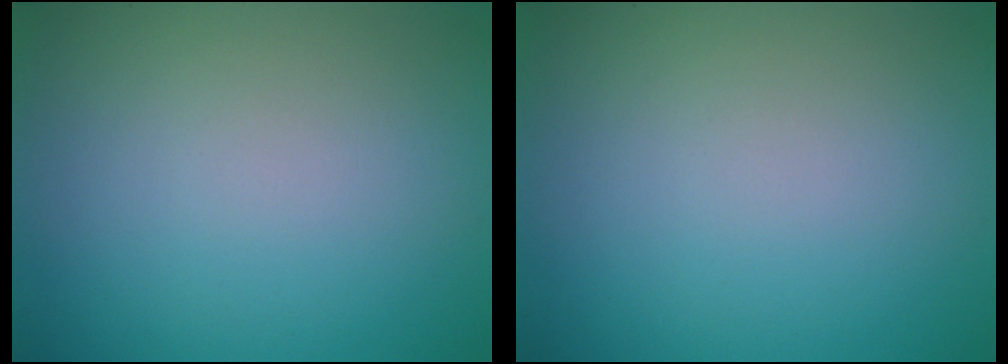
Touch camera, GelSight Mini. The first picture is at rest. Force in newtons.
{"total": 0.0}